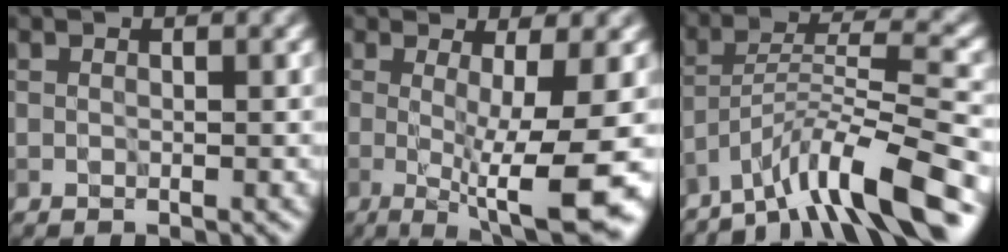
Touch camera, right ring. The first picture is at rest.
{"total": 9.9, "force": [-1.7, 2.0, 9.5], "torque": [-0.120, -0.015, -0.026]}
{"total": 8.8, "force": [-6.5, 1.0, 5.8], "torque": [-0.087, 0.013, -0.121]}